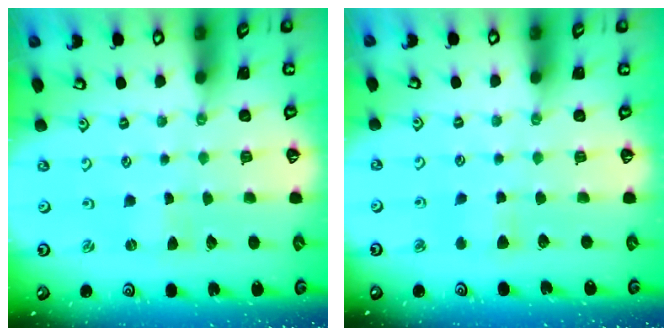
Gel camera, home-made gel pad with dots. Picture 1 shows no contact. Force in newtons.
{"total": 5.2, "press": 5.1, "slide": 1.0}